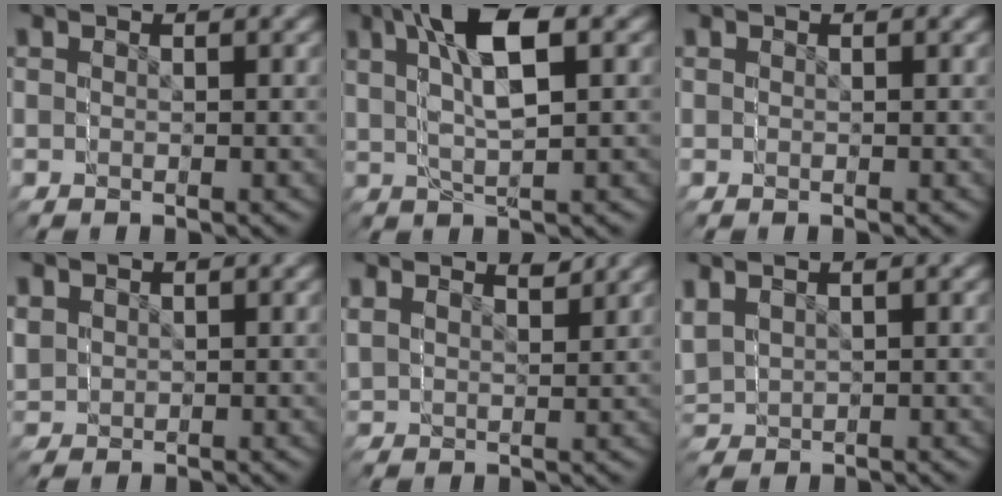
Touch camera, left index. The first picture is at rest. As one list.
[{"total": 4.9, "force": [3.2, 1.0, 3.5], "torque": [-0.082, 0.019, 0.039]}, {"total": 0.0}, {"total": 2.4, "force": [0.5, 2.3, -0.4], "torque": [-0.019, -0.017, 0.017]}, {"total": 2.8, "force": [2.5, 0.4, -1.2], "torque": [-0.002, 0.006, 0.041]}, {"total": 2.6, "force": [0.7, 2.5, 0.4], "torque": [-0.047, -0.012, 0.023]}]